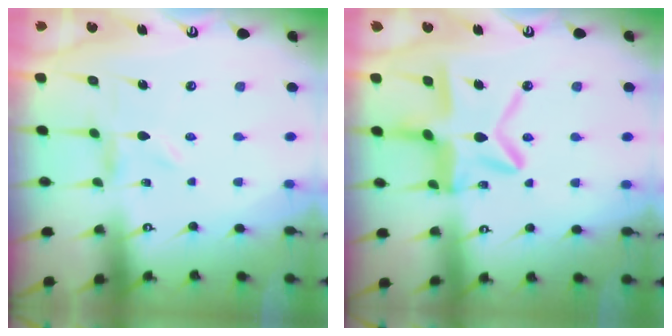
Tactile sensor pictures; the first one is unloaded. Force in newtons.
{"total": 13.7, "press": 13.6, "slide": 1.4}